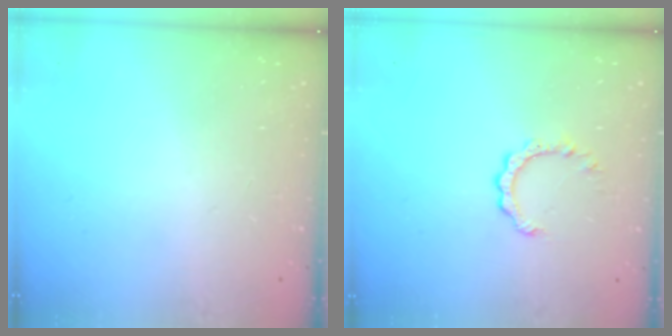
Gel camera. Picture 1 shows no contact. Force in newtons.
{"total": 3.9, "press": 3.8, "slide": 0.2}